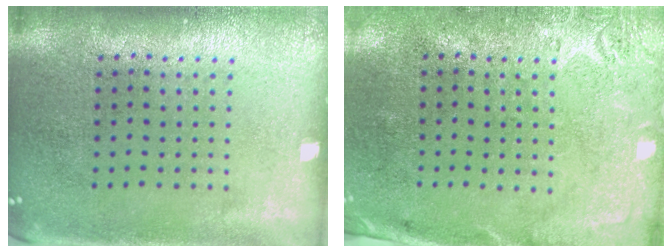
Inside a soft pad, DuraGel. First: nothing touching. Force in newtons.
{"total": 2.8, "press": 2.2, "slide": 1.8}